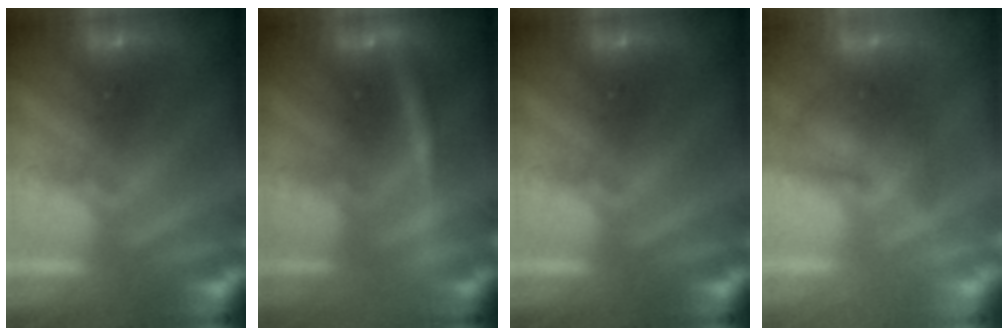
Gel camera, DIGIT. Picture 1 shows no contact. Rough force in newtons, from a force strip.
{"total": 3.1}
{"total": 0.0}
{"total": 2.2}